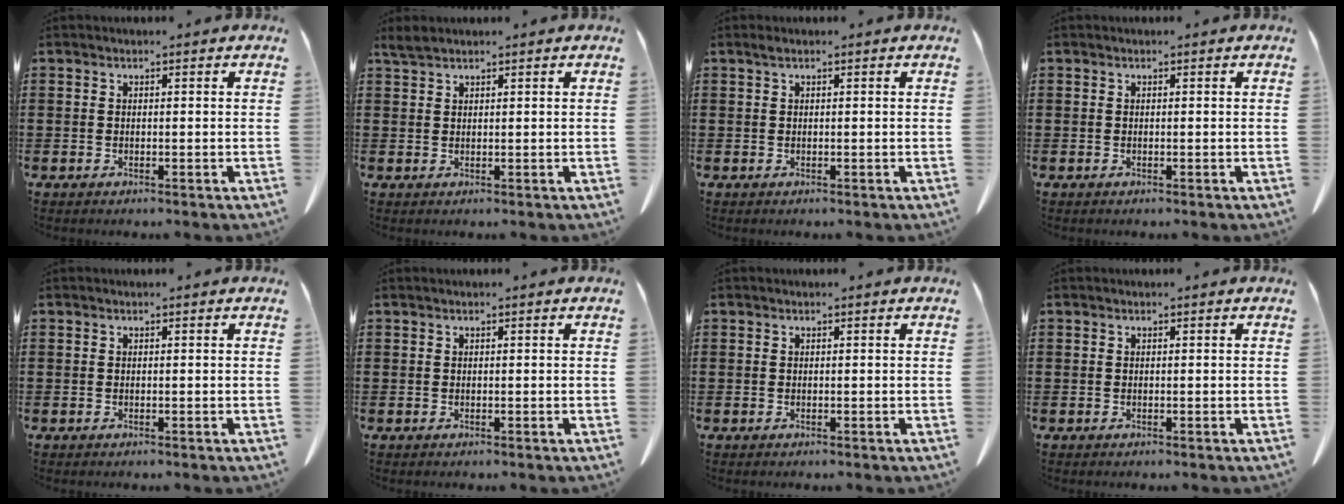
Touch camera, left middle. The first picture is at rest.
{"total": 1.8, "force": [1.5, 0.3, 0.9], "torque": [-0.022, 0.002, 0.028]}
{"total": 0.7, "force": [0.3, 0.1, 0.6], "torque": [-0.012, 0.002, 0.006]}
{"total": 0.0}
{"total": 0.0}
{"total": 0.0}
{"total": 0.0}
{"total": 0.0}